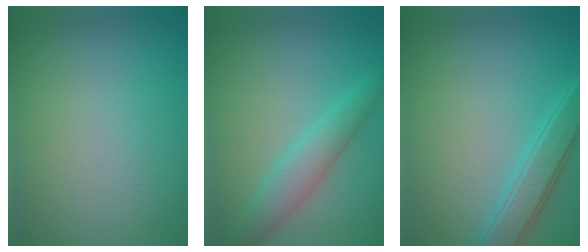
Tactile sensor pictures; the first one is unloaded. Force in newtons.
{"total": 3.1, "press": 3.1, "slide": 0.1}
{"total": 3.3, "press": 3.3, "slide": 0.1}